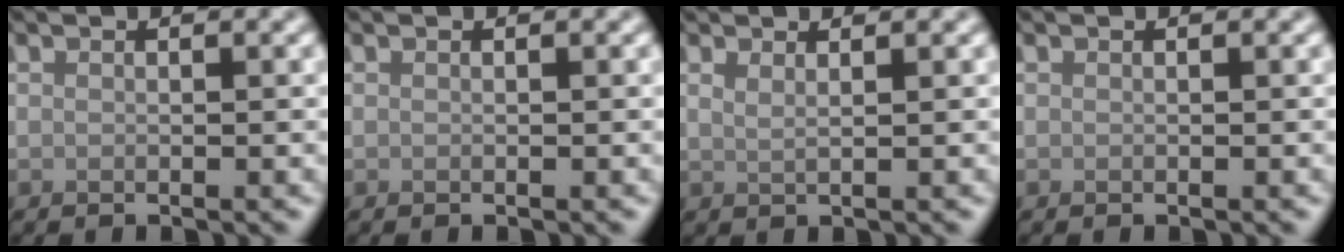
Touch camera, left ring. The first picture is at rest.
{"total": 0.0}
{"total": 1.4, "force": [1.0, 0.6, 0.8], "torque": [-0.007, -0.005, 0.010]}
{"total": 0.0}